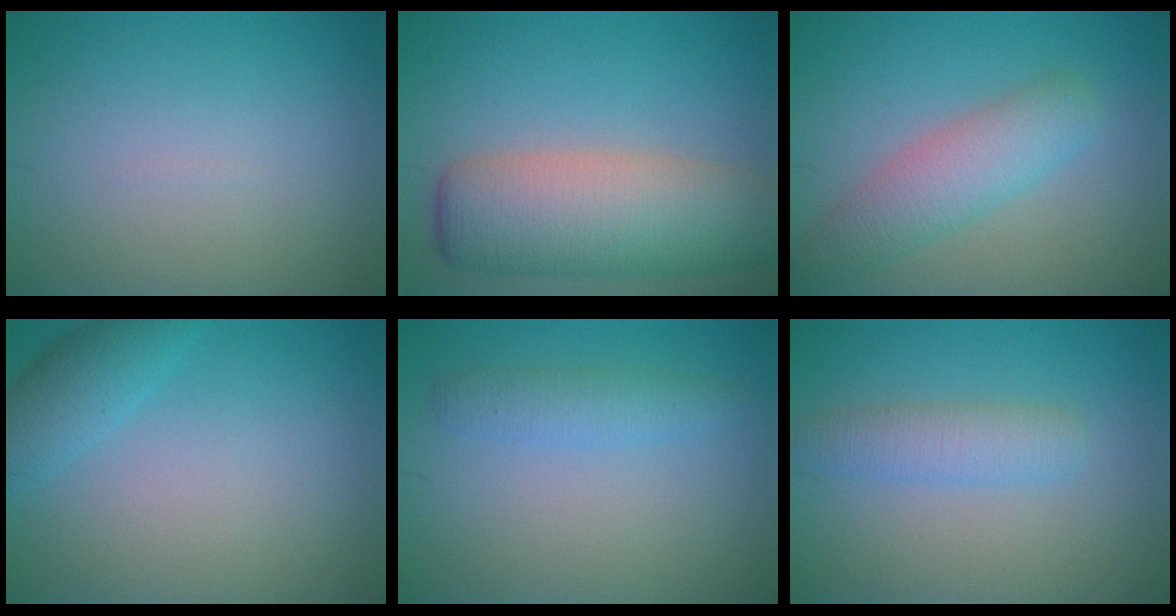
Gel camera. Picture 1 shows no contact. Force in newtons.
{"total": 9.4, "press": 9.3, "slide": 0.5}
{"total": 4.5, "press": 4.5, "slide": 0.2}
{"total": 3.0, "press": 3.0, "slide": 0.1}
{"total": 2.2, "press": 2.2, "slide": 0.2}
{"total": 2.8, "press": 2.8, "slide": 0.1}